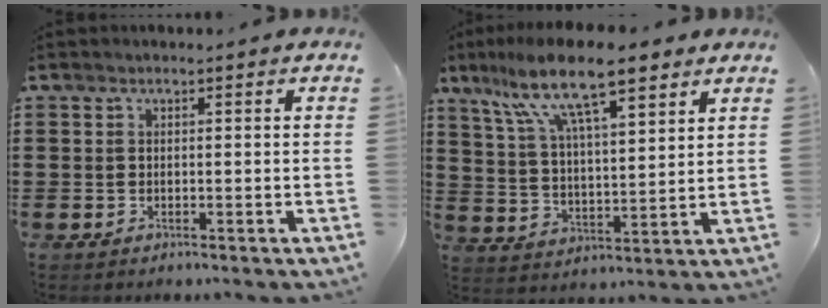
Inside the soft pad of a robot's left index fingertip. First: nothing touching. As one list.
[{"total": 12.8, "force": [9.0, 2.9, 8.6], "torque": [-0.183, -0.019, 0.154]}]